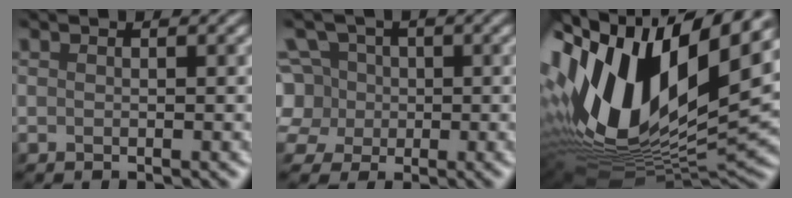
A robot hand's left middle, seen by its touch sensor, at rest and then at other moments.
{"total": 7.0, "force": [-0.7, 6.6, 2.2], "torque": [-0.053, 0.036, -0.042]}
{"total": 17.7, "force": [3.7, 7.8, 15.4], "torque": [-0.299, 0.008, 0.057]}